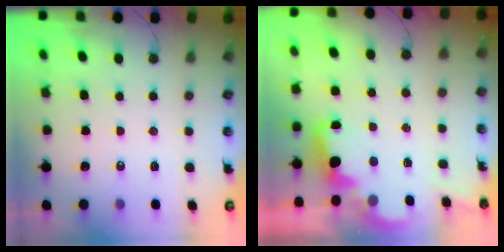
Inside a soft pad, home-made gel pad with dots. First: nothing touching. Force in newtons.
{"total": 2.7, "press": 2.6, "slide": 0.7}